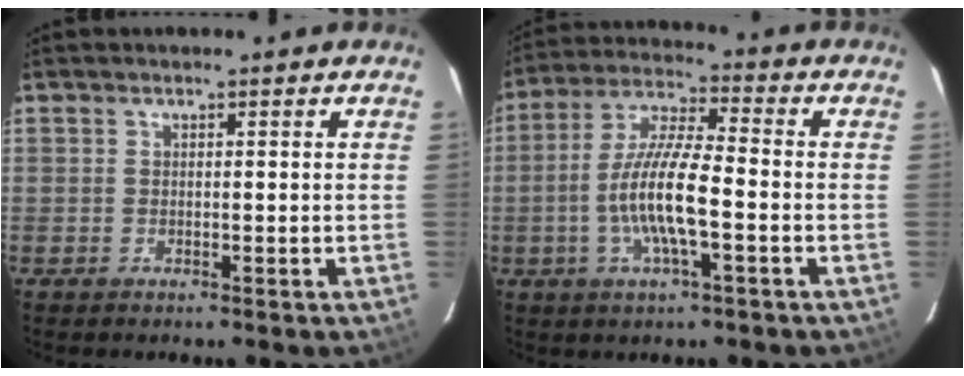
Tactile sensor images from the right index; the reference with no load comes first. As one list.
[{"total": 11.6, "force": [-3.3, 2.1, 10.9], "torque": [-0.225, -0.001, -0.062]}]